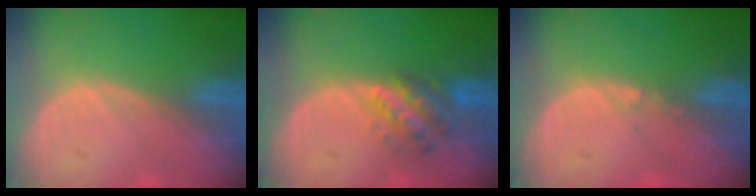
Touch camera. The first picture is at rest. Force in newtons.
{"total": 5.7, "press": 5.4, "slide": 1.7}
{"total": 0.6, "press": 0.5, "slide": 0.4}